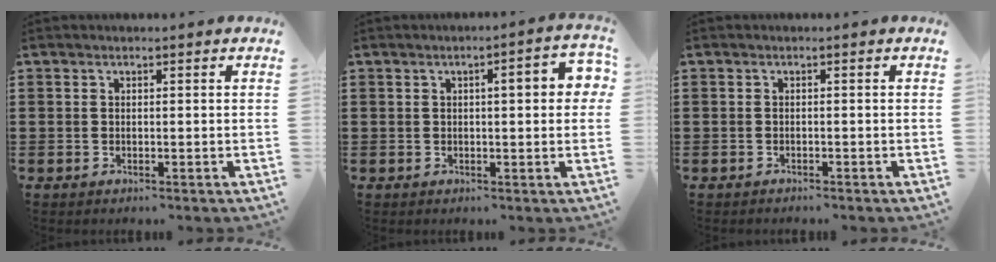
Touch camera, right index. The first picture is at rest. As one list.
[{"total": 4.1, "force": [0.6, 0.9, 4.0], "torque": [-0.057, 0.002, 0.003]}, {"total": 0.6, "force": [-0.6, 0.1, 0.1], "torque": [-0.002, -0.002, -0.012]}]